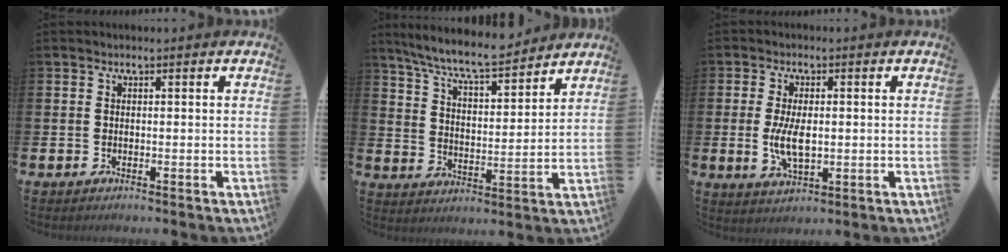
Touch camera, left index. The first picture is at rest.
{"total": 8.5, "force": [8.0, 1.0, 2.8], "torque": [-0.088, -0.047, 0.143]}
{"total": 5.5, "force": [-0.2, 2.7, 4.8], "torque": [-0.090, -0.005, -0.009]}